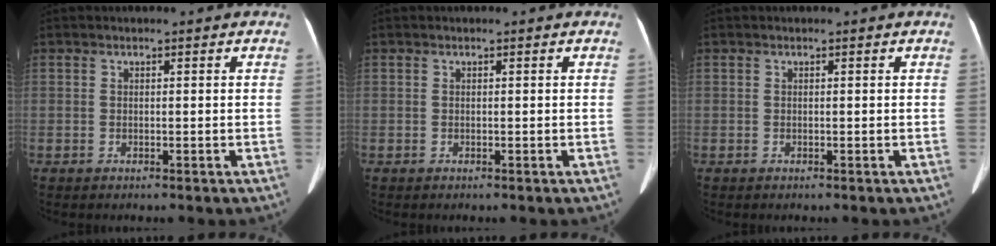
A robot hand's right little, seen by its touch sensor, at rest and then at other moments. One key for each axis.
{"total": 0.0}
{"total": 0.0}